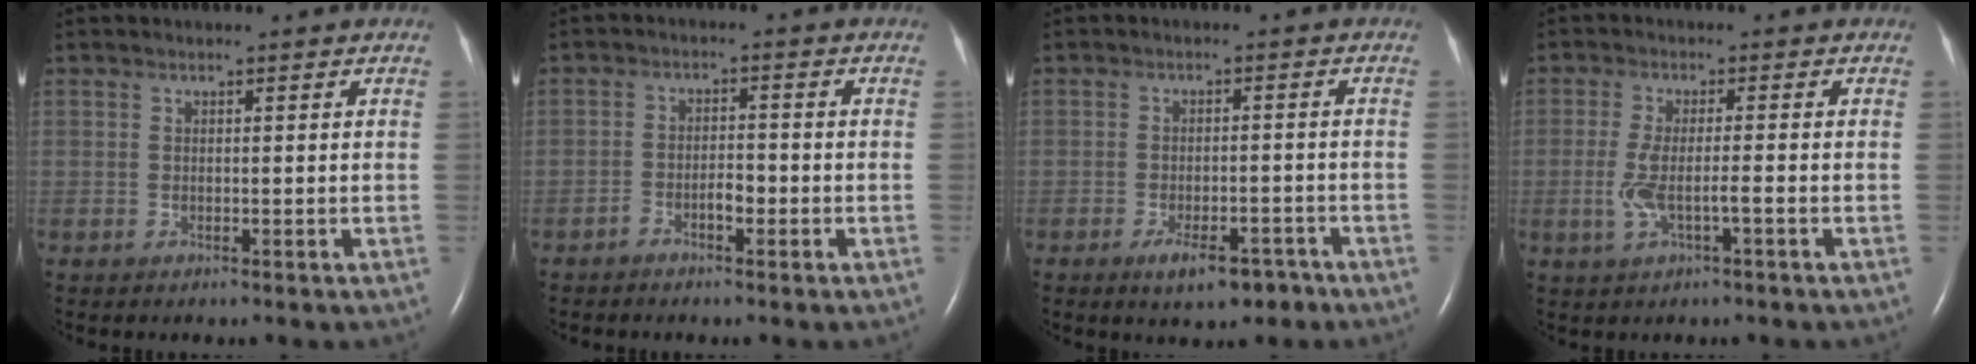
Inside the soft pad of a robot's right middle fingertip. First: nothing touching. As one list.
[{"total": 2.7, "force": [-1.4, 1.0, 2.0], "torque": [-0.036, 0.007, -0.026]}, {"total": 5.4, "force": [-3.6, 2.2, 3.4], "torque": [-0.057, 0.001, -0.050]}, {"total": 4.4, "force": [-1.3, 0.6, 4.2], "torque": [-0.093, -0.003, -0.025]}]